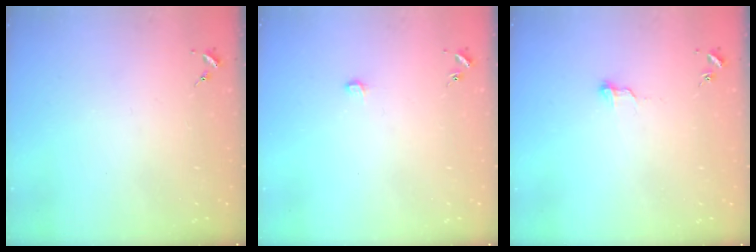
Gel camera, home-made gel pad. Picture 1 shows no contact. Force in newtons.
{"total": 3.9, "press": 3.9, "slide": 0.3}
{"total": 6.2, "press": 6.1, "slide": 0.5}